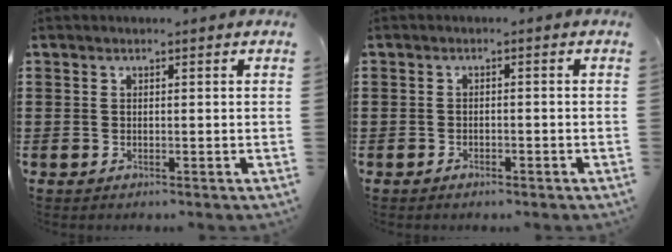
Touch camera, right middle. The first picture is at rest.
{"total": 1.0, "force": [-1.0, 0.2, 0.2], "torque": [-0.008, -0.002, -0.020]}